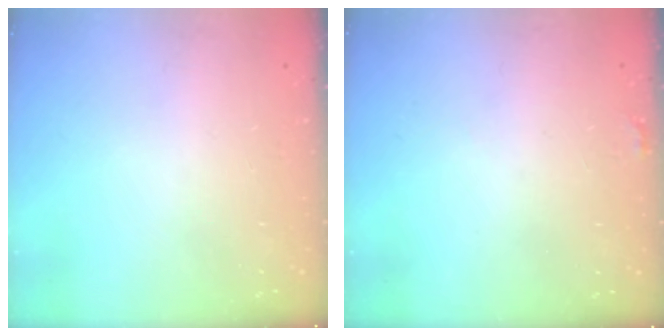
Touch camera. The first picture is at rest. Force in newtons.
{"total": 6.2, "press": 6.2, "slide": 0.4}